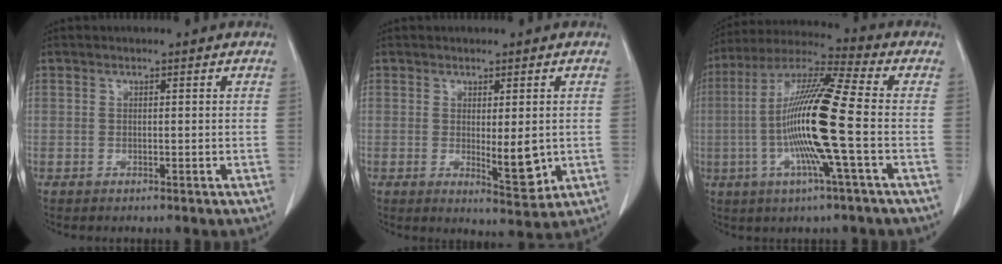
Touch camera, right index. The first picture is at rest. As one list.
[{"total": 5.4, "force": [-0.4, 1.6, 5.2], "torque": [-0.070, -0.013, 0.002]}, {"total": 15.9, "force": [-2.7, -0.5, 15.7], "torque": [-0.307, -0.003, -0.065]}]